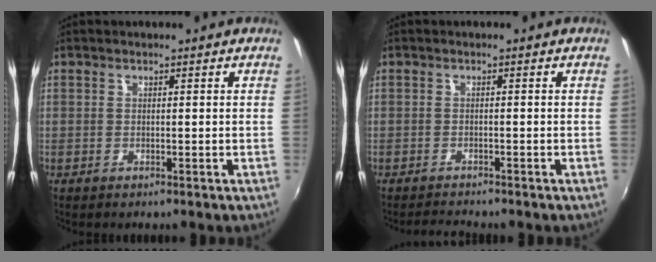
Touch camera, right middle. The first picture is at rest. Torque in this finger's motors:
{"motor_torque": [0.00, 0.01, 0.03, 0.01]}